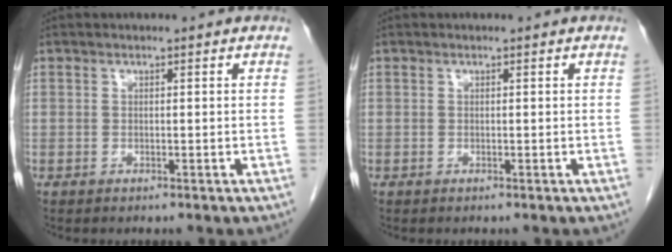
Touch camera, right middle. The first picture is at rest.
{"total": 0.0}